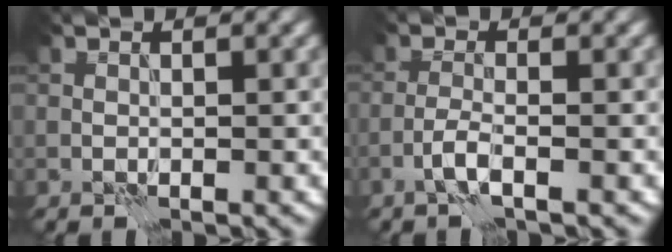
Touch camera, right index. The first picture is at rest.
{"total": 2.0, "force": [-1.1, 0.3, 1.6], "torque": [-0.036, 0.006, -0.028]}